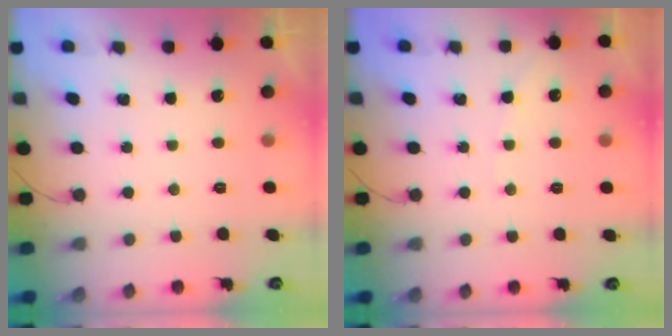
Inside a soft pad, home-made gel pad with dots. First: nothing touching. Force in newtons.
{"total": 3.5, "press": 3.5, "slide": 0.5}